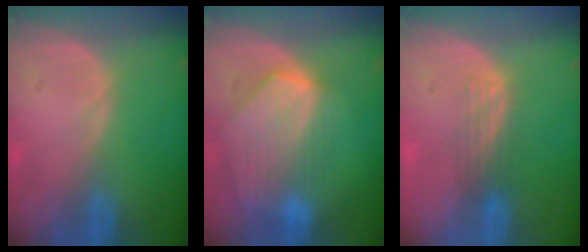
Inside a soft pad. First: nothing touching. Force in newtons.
{"total": 9.1, "press": 8.0, "slide": 4.2}
{"total": 2.9, "press": 2.6, "slide": 1.3}